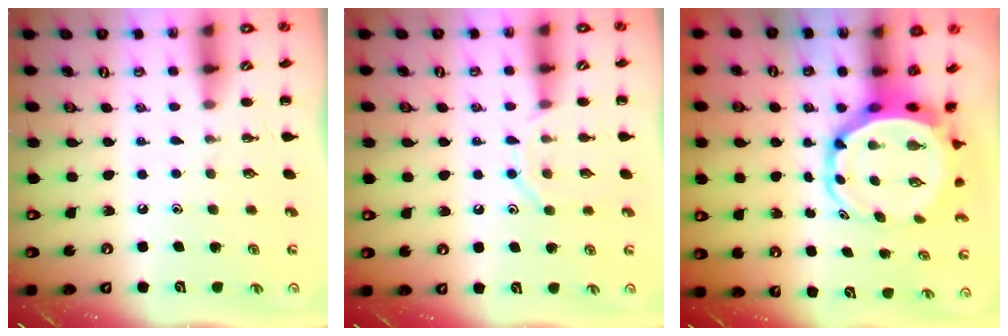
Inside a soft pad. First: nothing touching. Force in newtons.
{"total": 8.8, "press": 8.8, "slide": 0.7}
{"total": 7.8, "press": 7.5, "slide": 2.0}